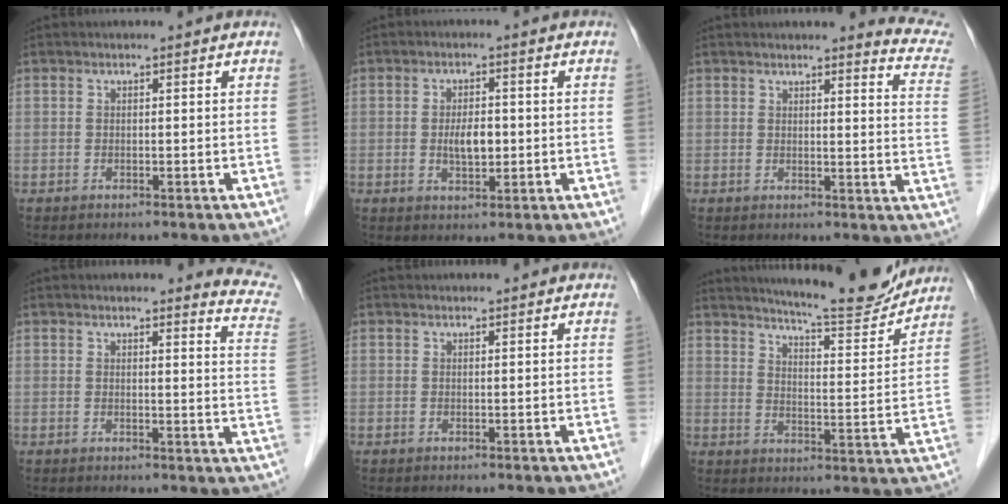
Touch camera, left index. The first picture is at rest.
{"total": 3.9, "force": [-0.3, 1.8, 3.5], "torque": [-0.065, -0.001, -0.003]}
{"total": 11.2, "force": [10.7, 0.3, 3.1], "torque": [-0.015, -0.064, 0.089]}
{"total": 9.3, "force": [9.1, 0.3, 2.0], "torque": [-0.004, -0.066, 0.067]}
{"total": 2.8, "force": [2.7, 0.4, 0.6], "torque": [-0.009, 0.027, 0.035]}
{"total": 15.0, "force": [14.0, 0.9, 5.1], "torque": [-0.080, -0.027, 0.190]}